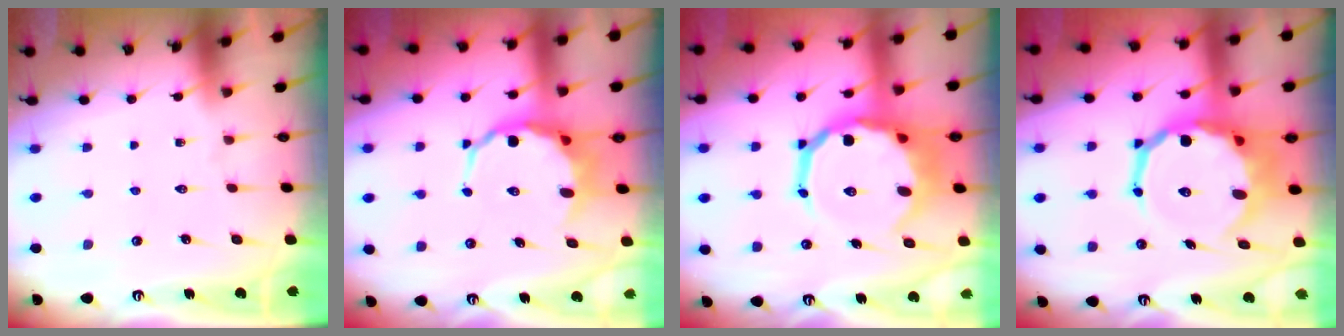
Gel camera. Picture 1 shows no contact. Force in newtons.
{"total": 5.7, "press": 5.5, "slide": 1.7}
{"total": 14.2, "press": 13.7, "slide": 3.6}
{"total": 15.0, "press": 14.5, "slide": 3.6}